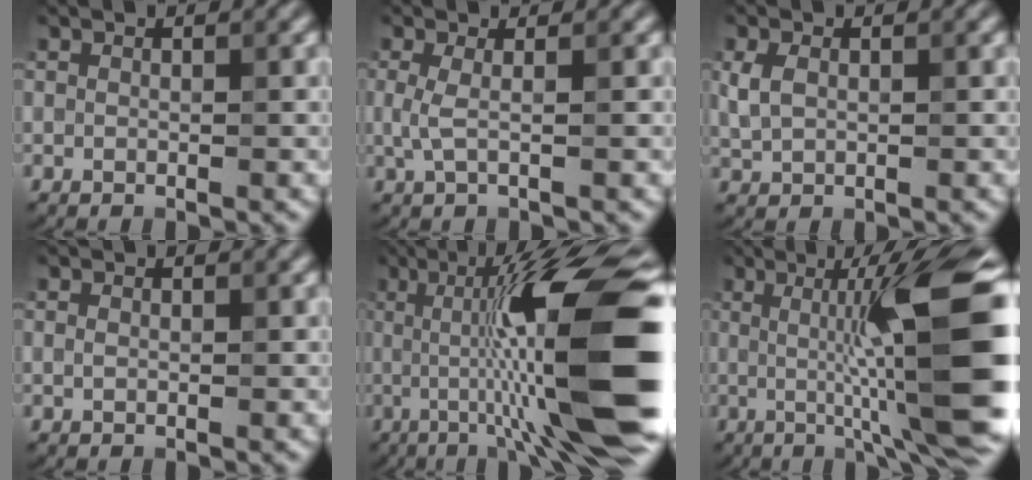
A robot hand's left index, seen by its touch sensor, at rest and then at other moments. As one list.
[{"total": 1.4, "force": [-0.3, 0.4, 1.3], "torque": [-0.034, -0.006, -0.006]}, {"total": 1.9, "force": [0.1, 1.4, 1.2], "torque": [-0.037, -0.002, 0.007]}, {"total": 0.0}, {"total": 15.2, "force": [-0.8, 2.6, 15.0], "torque": [-0.207, 0.016, -0.020]}, {"total": 14.0, "force": [0.0, 2.2, 13.8], "torque": [-0.173, 0.014, -0.001]}]